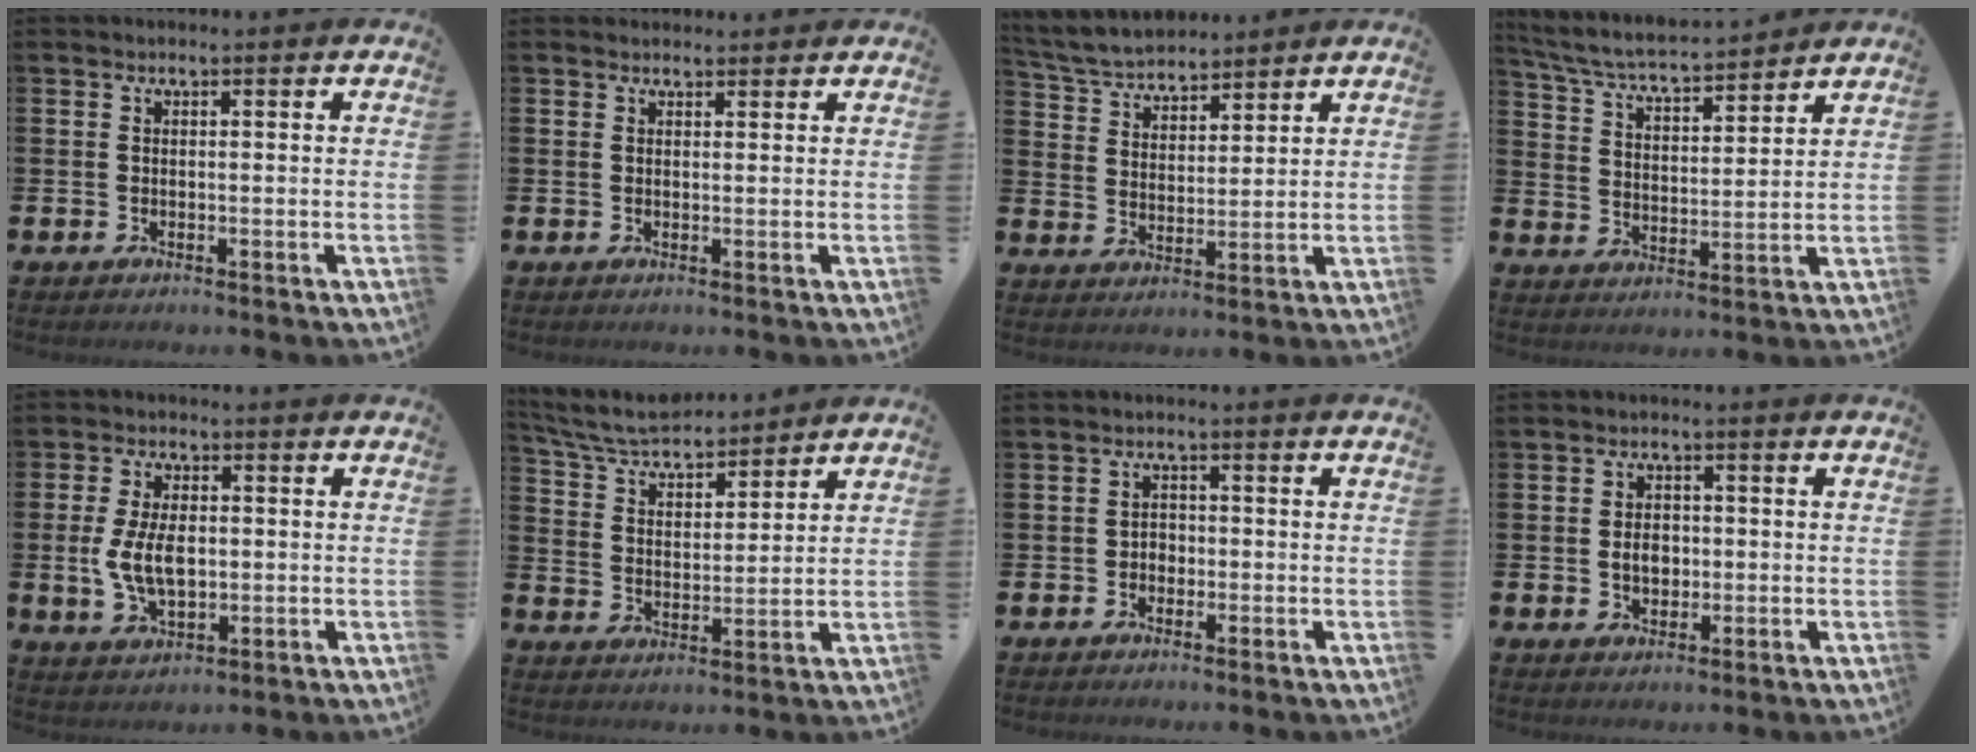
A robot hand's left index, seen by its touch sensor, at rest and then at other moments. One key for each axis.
{"total": 1.3, "fx": 1.2, "fy": 0.5, "fz": 0.0, "tx": 0.017, "ty": -0.005, "tz": 0.018}
{"total": 5.2, "fx": 5.0, "fy": 1.1, "fz": 0.4, "tx": -0.035, "ty": -0.027, "tz": 0.090}
{"total": 5.3, "fx": 5.1, "fy": 0.5, "fz": 1.5, "tx": -0.053, "ty": -0.041, "tz": 0.083}
{"total": 6.7, "fx": 0.0, "fy": 3.8, "fz": 5.5, "tx": -0.103, "ty": 0.001, "tz": -0.006}
{"total": 6.2, "fx": 5.9, "fy": 1.0, "fz": 1.6, "tx": -0.061, "ty": -0.036, "tz": 0.103}
{"total": 1.7, "fx": -0.5, "fy": 1.5, "fz": 0.5, "tx": 0.002, "ty": -0.001, "tz": -0.016}
{"total": 3.0, "fx": -0.2, "fy": 2.3, "fz": 1.9, "tx": -0.018, "ty": -0.001, "tz": -0.011}